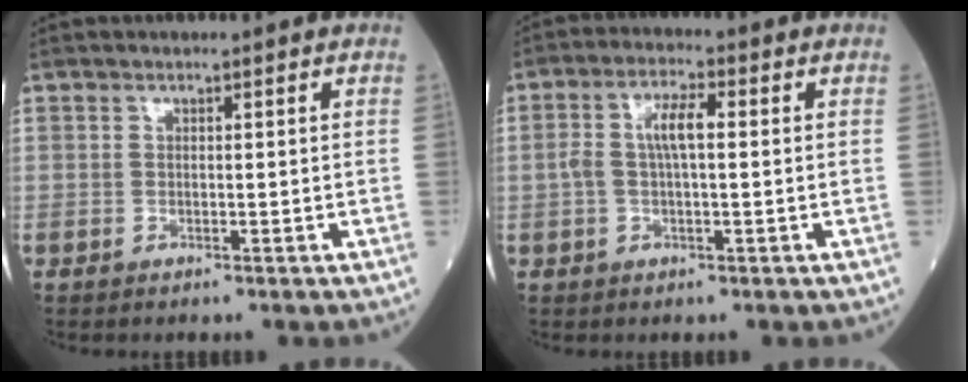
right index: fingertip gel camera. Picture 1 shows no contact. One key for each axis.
{"total": 5.2, "fx": 0.4, "fy": 1.5, "fz": 5.0, "tx": -0.107, "ty": 0.019, "tz": 0.006}